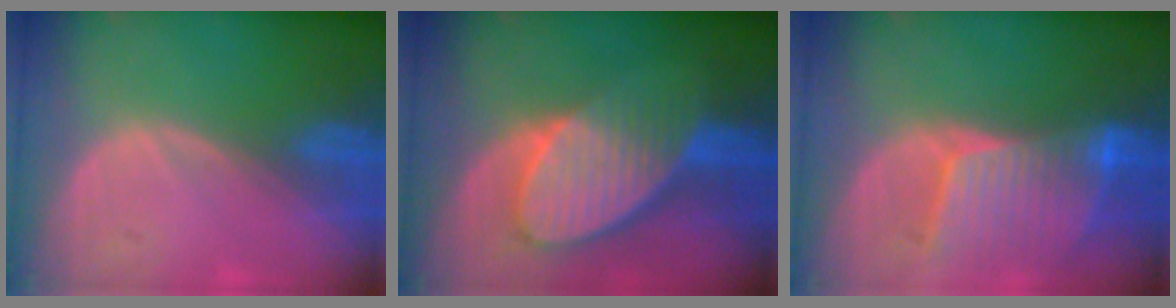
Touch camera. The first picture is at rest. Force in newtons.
{"total": 9.6, "press": 8.4, "slide": 4.6}
{"total": 8.5, "press": 7.7, "slide": 3.6}